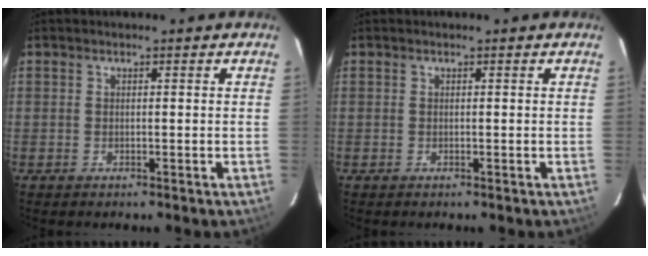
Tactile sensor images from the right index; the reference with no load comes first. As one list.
[{"total": 0.0}]